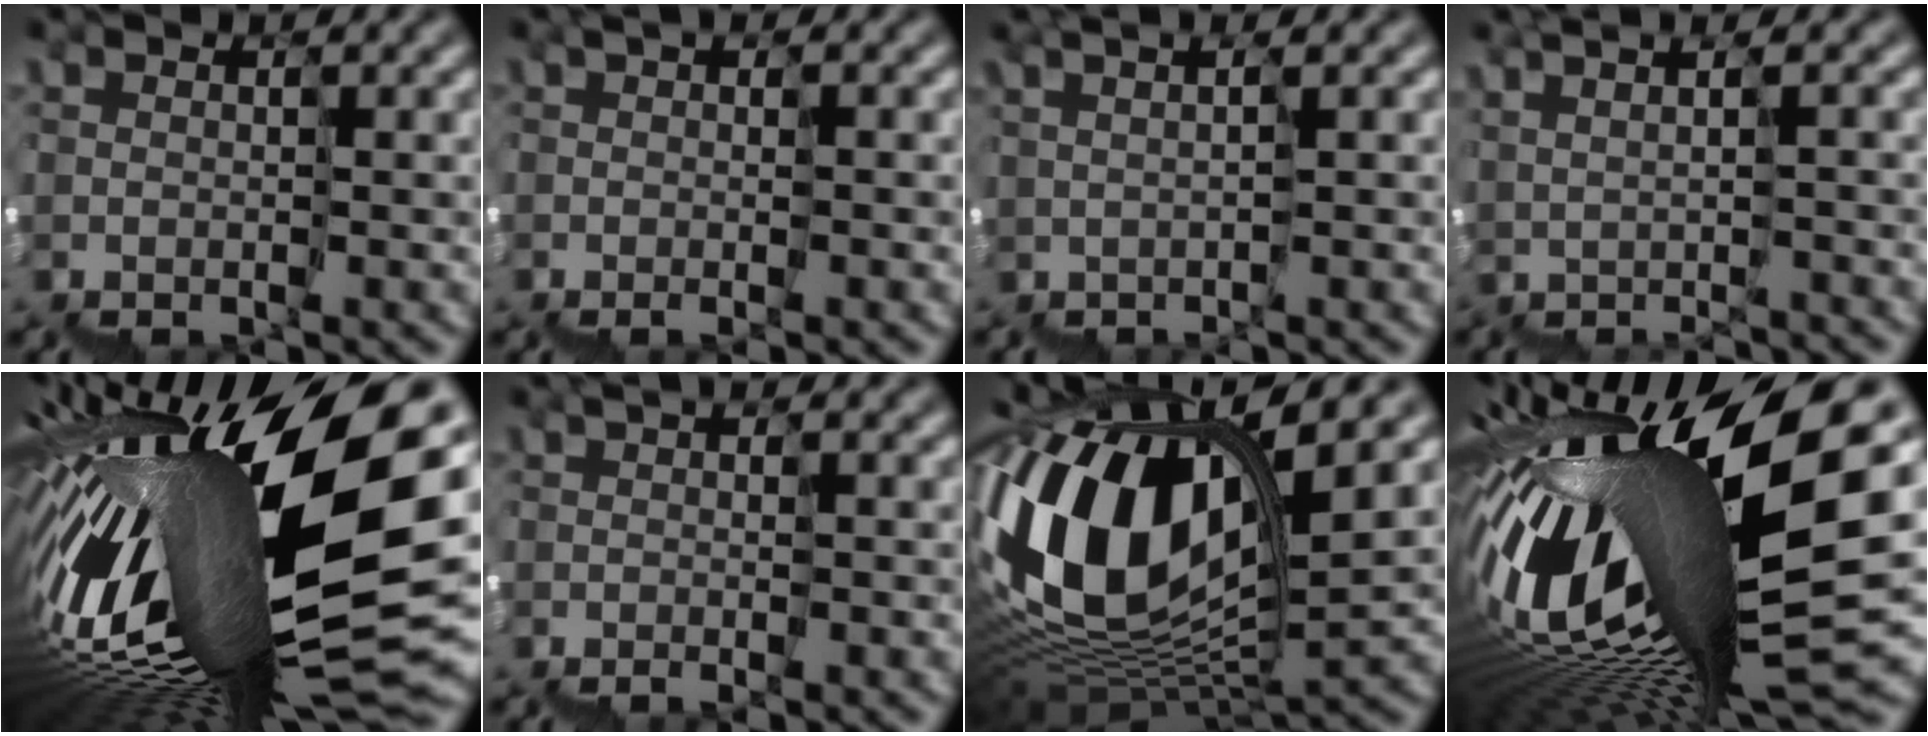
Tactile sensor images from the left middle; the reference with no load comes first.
{"total": 0.5, "force": [0.4, -0.3, 0.2], "torque": [0.003, 0.008, 0.014]}
{"total": 2.1, "force": [1.8, -1.0, 0.0], "torque": [0.004, 0.010, 0.029]}
{"total": 2.5, "force": [1.2, 0.2, 2.2], "torque": [-0.009, 0.031, 0.051]}
{"total": 16.4, "force": [1.4, 5.2, 15.5], "torque": [-0.314, 0.002, 0.024]}
{"total": 0.6, "force": [0.2, -0.5, -0.2], "torque": [0.009, 0.005, 0.009]}
{"total": 11.4, "force": [5.5, 5.8, 8.1], "torque": [-0.203, 0.019, 0.090]}
{"total": 15.5, "force": [1.6, 5.0, 14.6], "torque": [-0.302, 0.019, 0.021]}